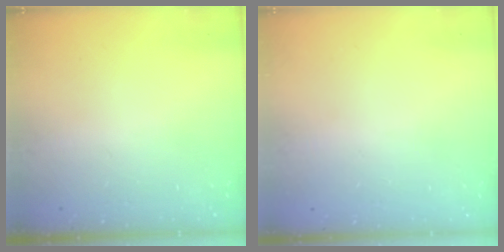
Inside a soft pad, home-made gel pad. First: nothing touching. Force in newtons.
{"total": 0.0}